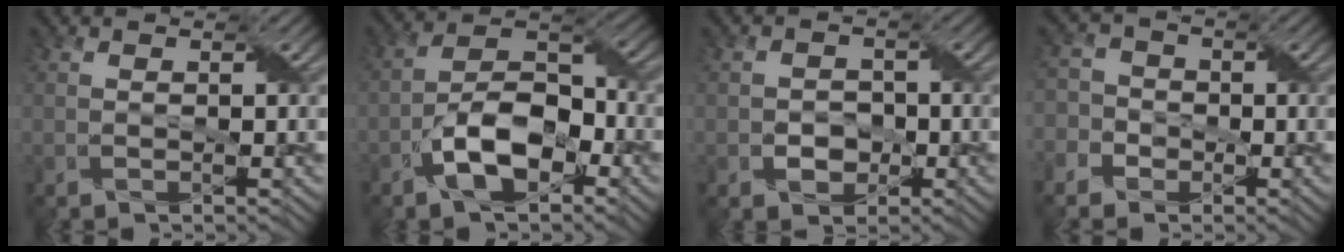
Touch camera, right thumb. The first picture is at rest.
{"total": 8.9, "force": [-4.4, 4.5, 6.3], "torque": [-0.114, 0.010, -0.087]}
{"total": 2.1, "force": [-0.9, 1.8, 0.4], "torque": [-0.004, -0.007, -0.010]}
{"total": 3.5, "force": [-2.2, 2.8, 0.0], "torque": [-0.010, -0.003, -0.044]}